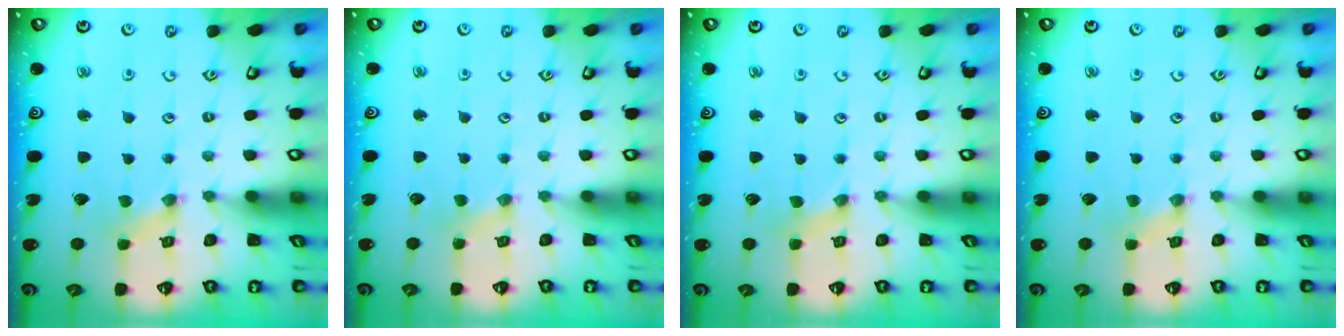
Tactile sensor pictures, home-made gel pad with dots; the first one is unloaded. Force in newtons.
{"total": 1.8, "press": 1.8, "slide": 0.4}
{"total": 0.0}
{"total": 1.2, "press": 1.2, "slide": 0.2}